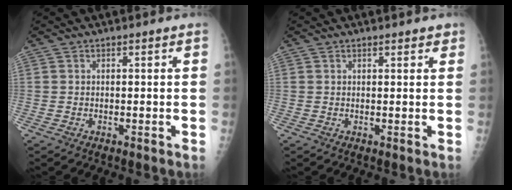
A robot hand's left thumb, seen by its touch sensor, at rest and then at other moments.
{"total": 1.7, "force": [1.4, 0.5, 0.9], "torque": [-0.006, -0.003, 0.017]}